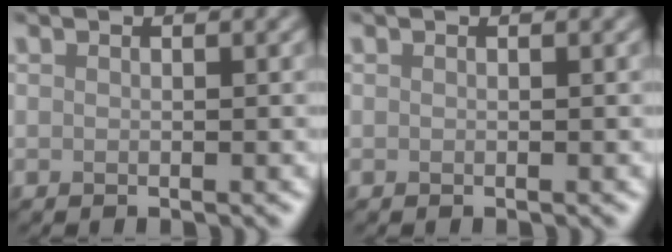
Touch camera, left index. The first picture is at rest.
{"total": 0.0}